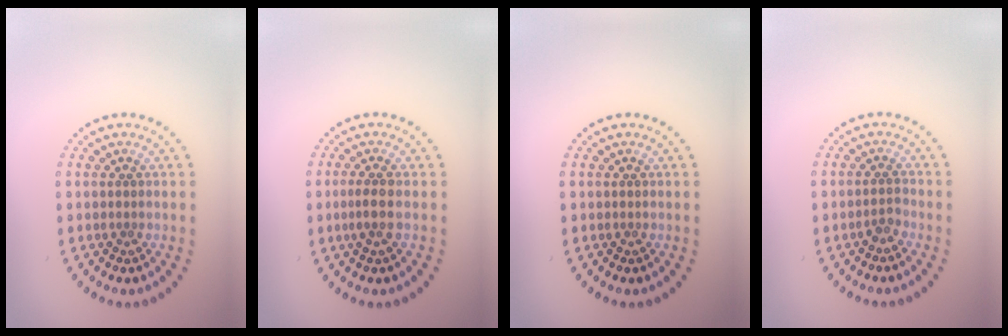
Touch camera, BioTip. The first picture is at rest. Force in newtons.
{"total": 1.7, "press": 1.5, "slide": 0.9}
{"total": 0.0}
{"total": 1.2, "press": 0.9, "slide": 0.8}